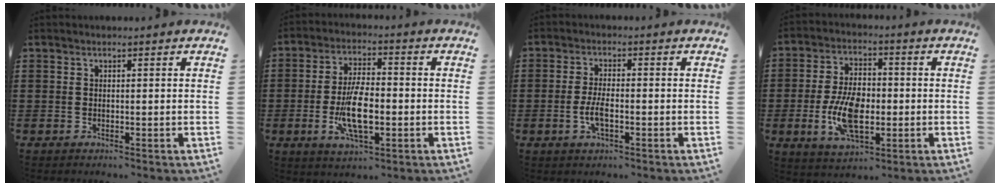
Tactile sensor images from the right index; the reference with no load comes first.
{"total": 9.2, "force": [-1.9, 3.6, 8.3], "torque": [-0.171, -0.009, -0.034]}
{"total": 3.9, "force": [-1.0, 1.2, 3.6], "torque": [-0.077, -0.005, -0.021]}
{"total": 9.7, "force": [-1.9, 5.0, 8.1], "torque": [-0.165, -0.003, -0.034]}